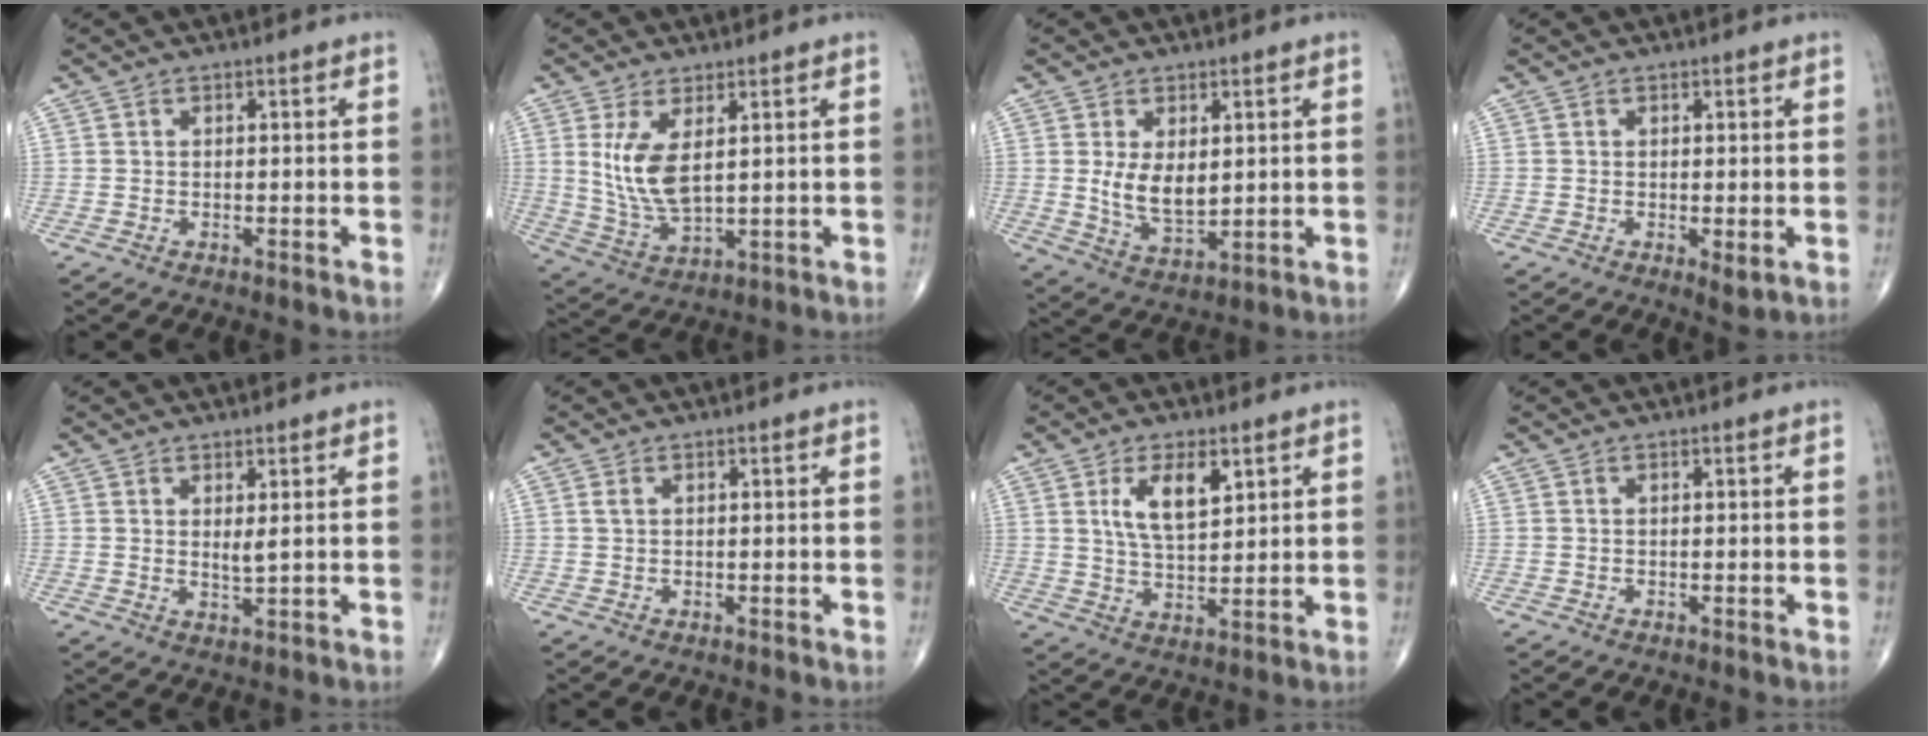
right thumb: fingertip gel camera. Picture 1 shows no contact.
{"total": 9.0, "force": [2.3, 3.8, 7.8], "torque": [-0.158, -0.022, 0.059]}
{"total": 7.5, "force": [1.2, 4.2, 6.0], "torque": [-0.093, -0.022, 0.035]}
{"total": 2.0, "force": [-0.2, 0.6, 1.9], "torque": [-0.031, -0.008, -0.002]}
{"total": 2.3, "force": [0.9, 0.4, 2.1], "torque": [-0.040, -0.014, 0.017]}
{"total": 0.9, "force": [0.4, 0.6, 0.6], "torque": [-0.016, 0.006, 0.009]}
{"total": 8.5, "force": [3.5, 3.8, 6.7], "torque": [-0.105, -0.020, 0.069]}
{"total": 0.0}